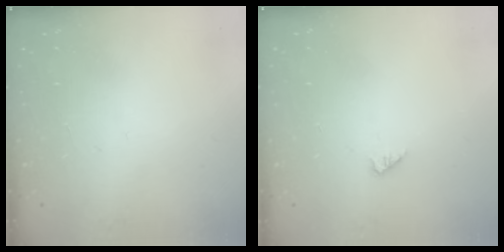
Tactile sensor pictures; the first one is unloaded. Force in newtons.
{"total": 0.9, "press": 0.8, "slide": 0.2}